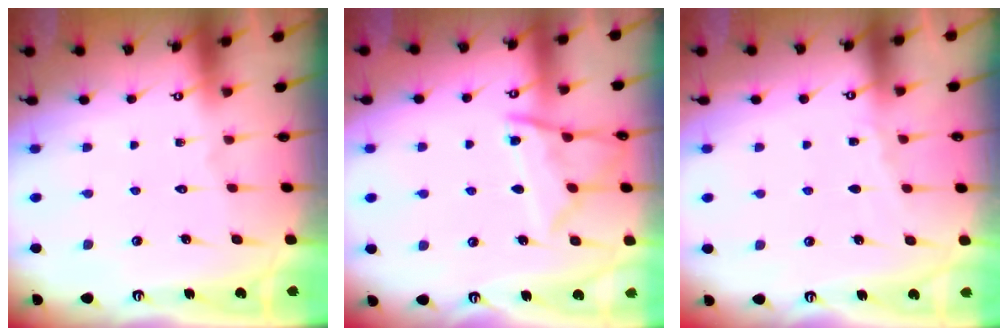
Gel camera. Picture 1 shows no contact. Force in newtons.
{"total": 11.3, "press": 11.3, "slide": 1.0}
{"total": 4.1, "press": 4.1, "slide": 0.5}